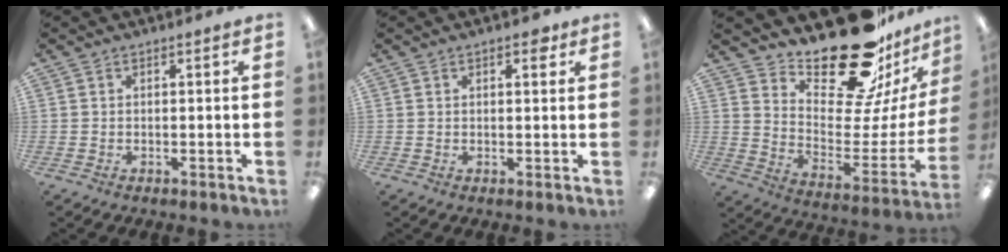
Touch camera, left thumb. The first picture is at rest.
{"total": 2.8, "force": [1.6, 1.1, 2.0], "torque": [-0.019, -0.006, 0.021]}
{"total": 26.2, "force": [20.2, 9.1, 14.1], "torque": [-0.197, -0.144, 0.338]}